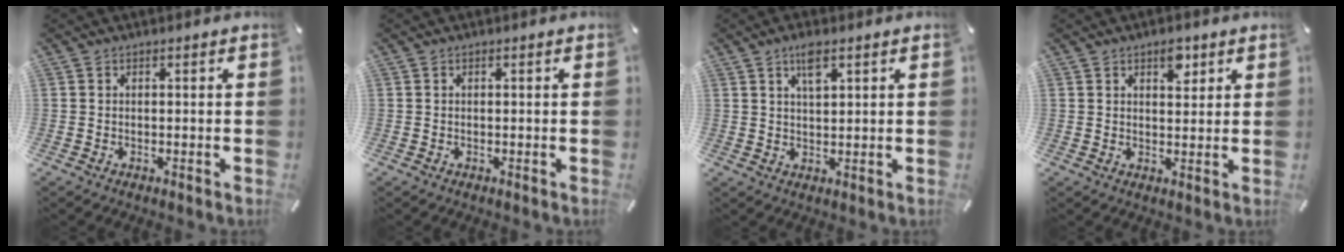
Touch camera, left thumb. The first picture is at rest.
{"total": 0.0}
{"total": 4.7, "force": [2.7, 1.6, 3.5], "torque": [-0.068, 0.001, 0.045]}
{"total": 4.3, "force": [2.5, 2.5, 2.5], "torque": [-0.015, -0.013, 0.037]}